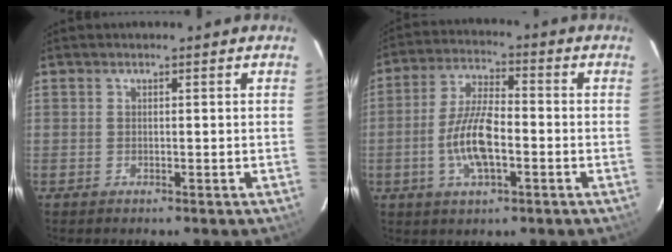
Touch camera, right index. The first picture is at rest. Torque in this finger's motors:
{"motor_torque": [0.41, -0.19, 0.32, 0.15]}